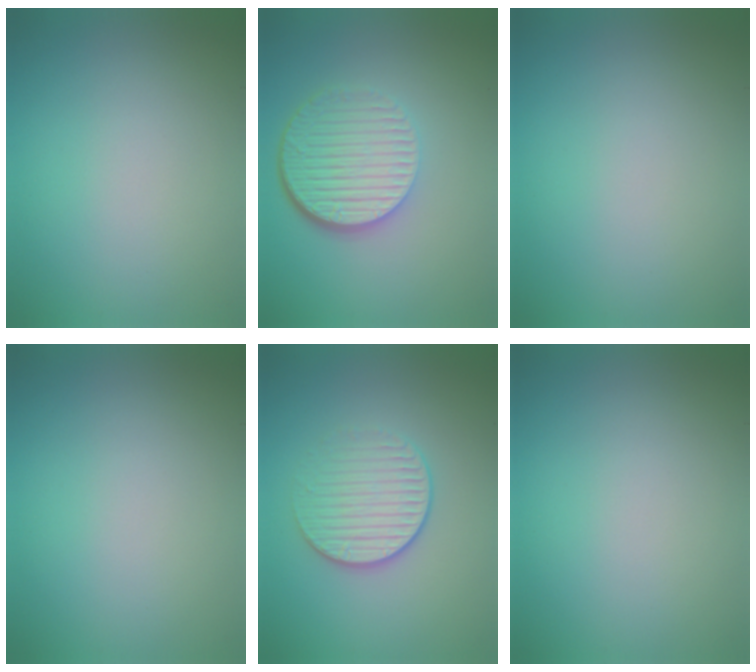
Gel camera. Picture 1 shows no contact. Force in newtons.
{"total": 6.7, "press": 4.4, "slide": 5.0}
{"total": 0.0}
{"total": 0.0}
{"total": 3.2, "press": 2.9, "slide": 1.4}
{"total": 0.0}